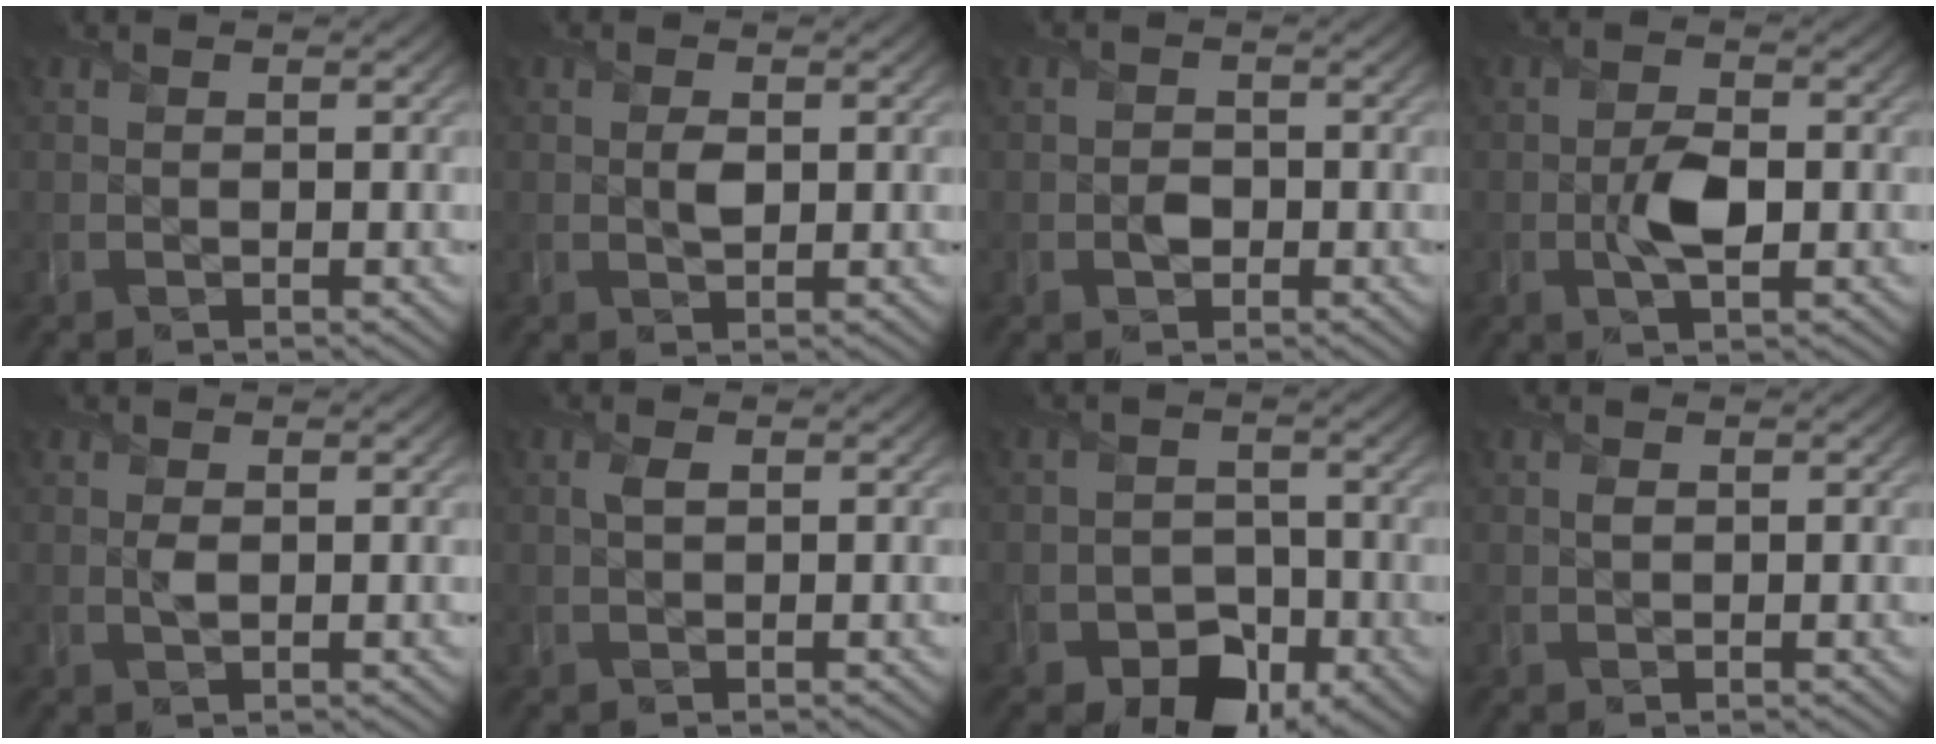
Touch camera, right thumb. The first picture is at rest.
{"total": 1.7, "force": [0.2, 1.1, 1.3], "torque": [-0.027, -0.001, 0.004]}
{"total": 1.6, "force": [-0.6, 1.4, 0.7], "torque": [-0.012, -0.001, -0.011]}
{"total": 4.6, "force": [-0.9, 2.4, 3.8], "torque": [-0.078, -0.002, -0.017]}
{"total": 1.0, "force": [0.2, 0.6, 0.8], "torque": [-0.020, -0.001, 0.004]}
{"total": 1.2, "force": [0.3, 0.6, 1.0], "torque": [-0.024, 0.001, 0.007]}
{"total": 7.4, "force": [-4.2, 4.9, 3.5], "torque": [-0.050, -0.006, -0.066]}
{"total": 0.5, "force": [0.3, 0.4, 0.3], "torque": [-0.005, 0.001, 0.005]}